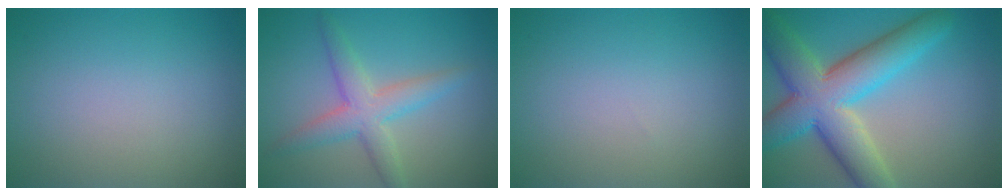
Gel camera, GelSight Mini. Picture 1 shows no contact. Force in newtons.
{"total": 4.1, "press": 4.1, "slide": 0.1}
{"total": 0.0}
{"total": 10.1, "press": 10.1, "slide": 0.5}